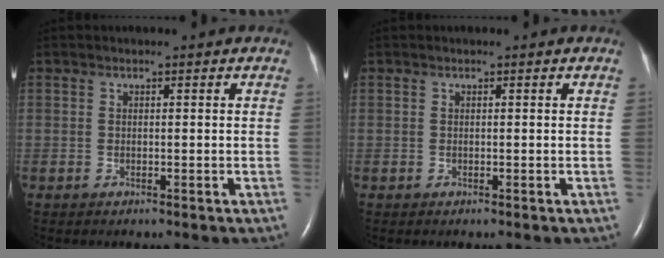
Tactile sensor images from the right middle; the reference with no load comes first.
{"total": 0.0}